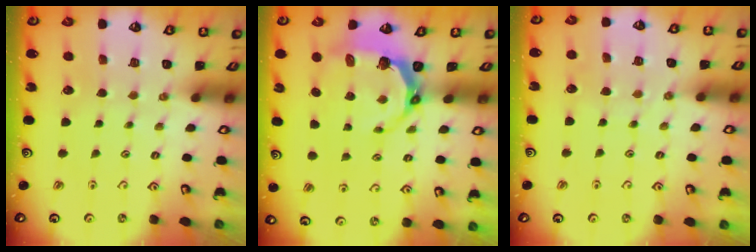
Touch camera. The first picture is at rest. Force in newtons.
{"total": 6.7, "press": 5.2, "slide": 4.2}
{"total": 4.5, "press": 4.5, "slide": 0.6}